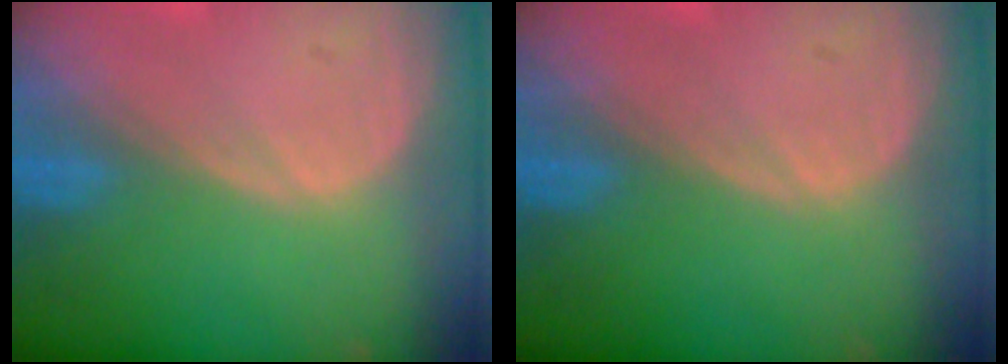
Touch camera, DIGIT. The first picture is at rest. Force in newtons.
{"total": 0.0}